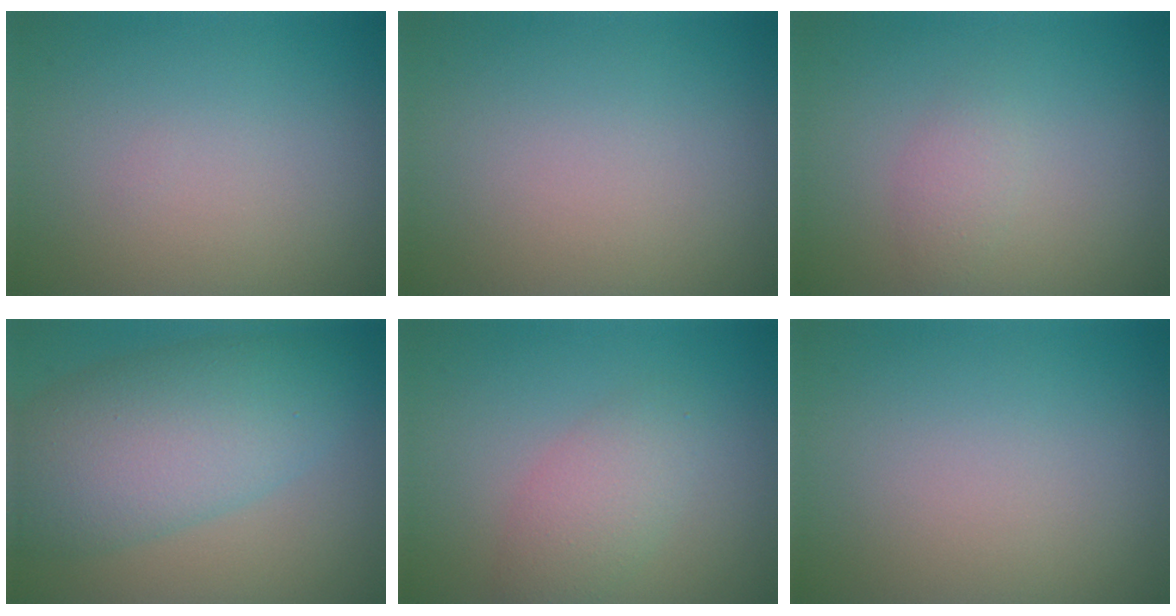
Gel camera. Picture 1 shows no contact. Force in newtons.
{"total": 0.0}
{"total": 1.4, "press": 1.4, "slide": 0.1}
{"total": 8.4, "press": 8.4, "slide": 0.3}
{"total": 2.8, "press": 2.8, "slide": 0.1}
{"total": 0.0}